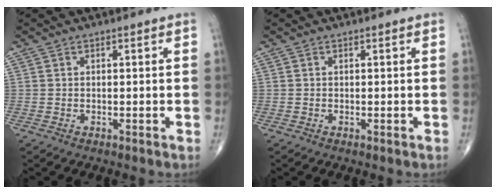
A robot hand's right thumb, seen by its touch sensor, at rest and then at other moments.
{"total": 0.0}